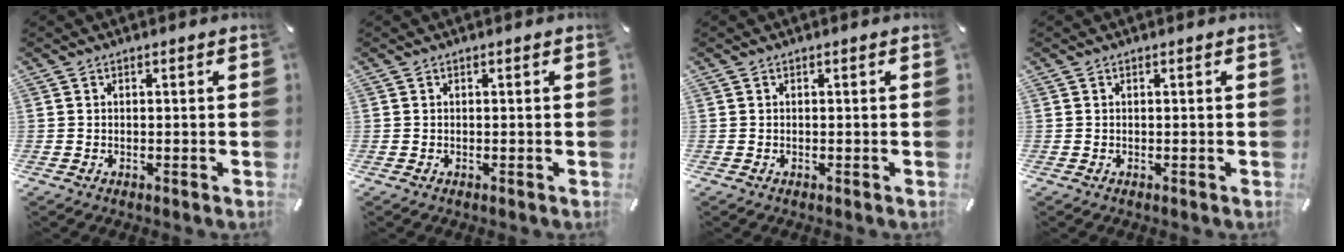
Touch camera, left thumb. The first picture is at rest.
{"total": 0.0}
{"total": 0.0}
{"total": 0.0}